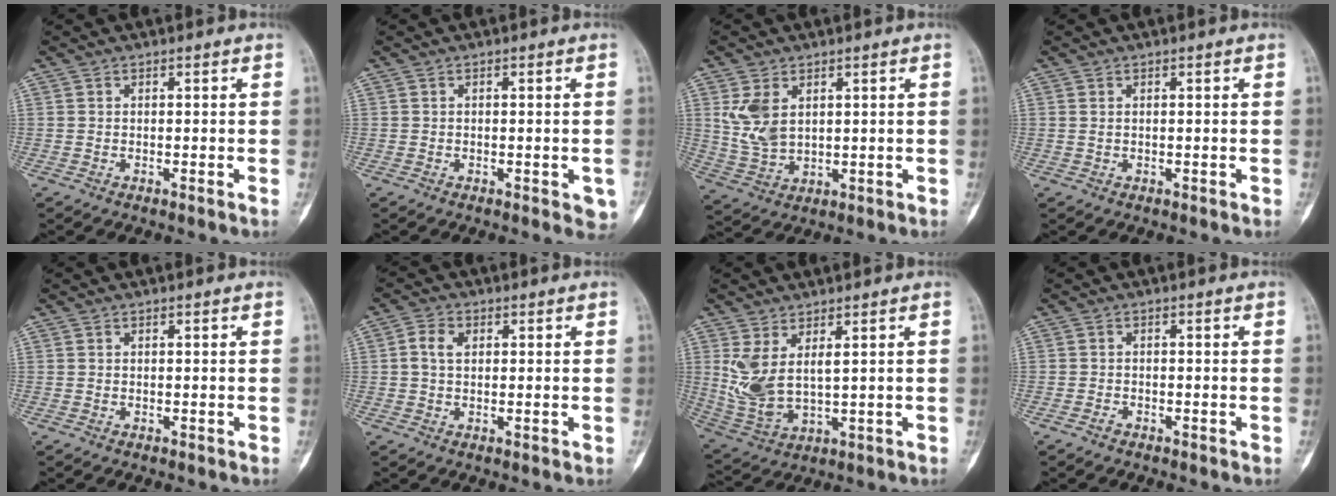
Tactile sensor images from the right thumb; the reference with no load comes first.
{"total": 3.0, "force": [-1.1, 1.7, 2.2], "torque": [-0.002, 0.004, -0.013]}
{"total": 7.8, "force": [2.3, 5.2, 5.3], "torque": [-0.093, -0.007, 0.060]}
{"total": 0.6, "force": [0.1, 0.5, 0.3], "torque": [-0.003, 0.001, 0.001]}
{"total": 0.0}
{"total": 3.8, "force": [0.5, 2.8, 2.5], "torque": [-0.044, 0.007, 0.005]}
{"total": 8.9, "force": [2.4, 4.6, 7.2], "torque": [-0.150, -0.015, 0.069]}
{"total": 1.2, "force": [-0.9, 0.8, 0.2], "torque": [-0.001, 0.004, -0.021]}